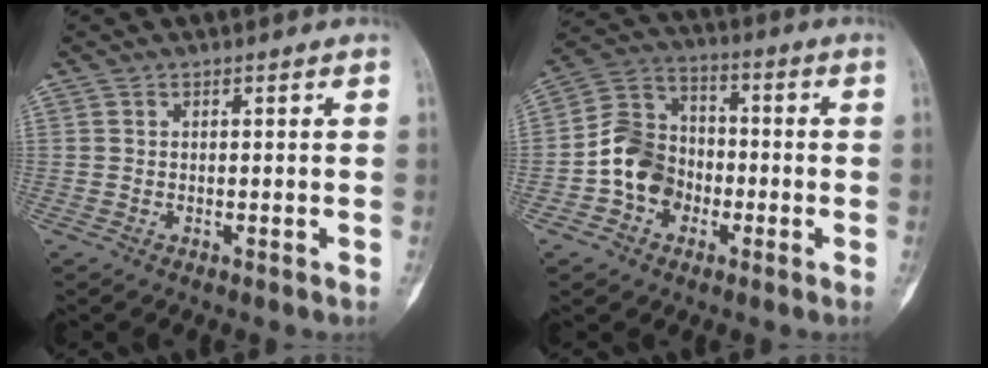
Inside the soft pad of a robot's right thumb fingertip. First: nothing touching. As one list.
[{"total": 10.8, "force": [-3.0, 9.0, 5.2], "torque": [-0.073, 0.043, -0.063]}]